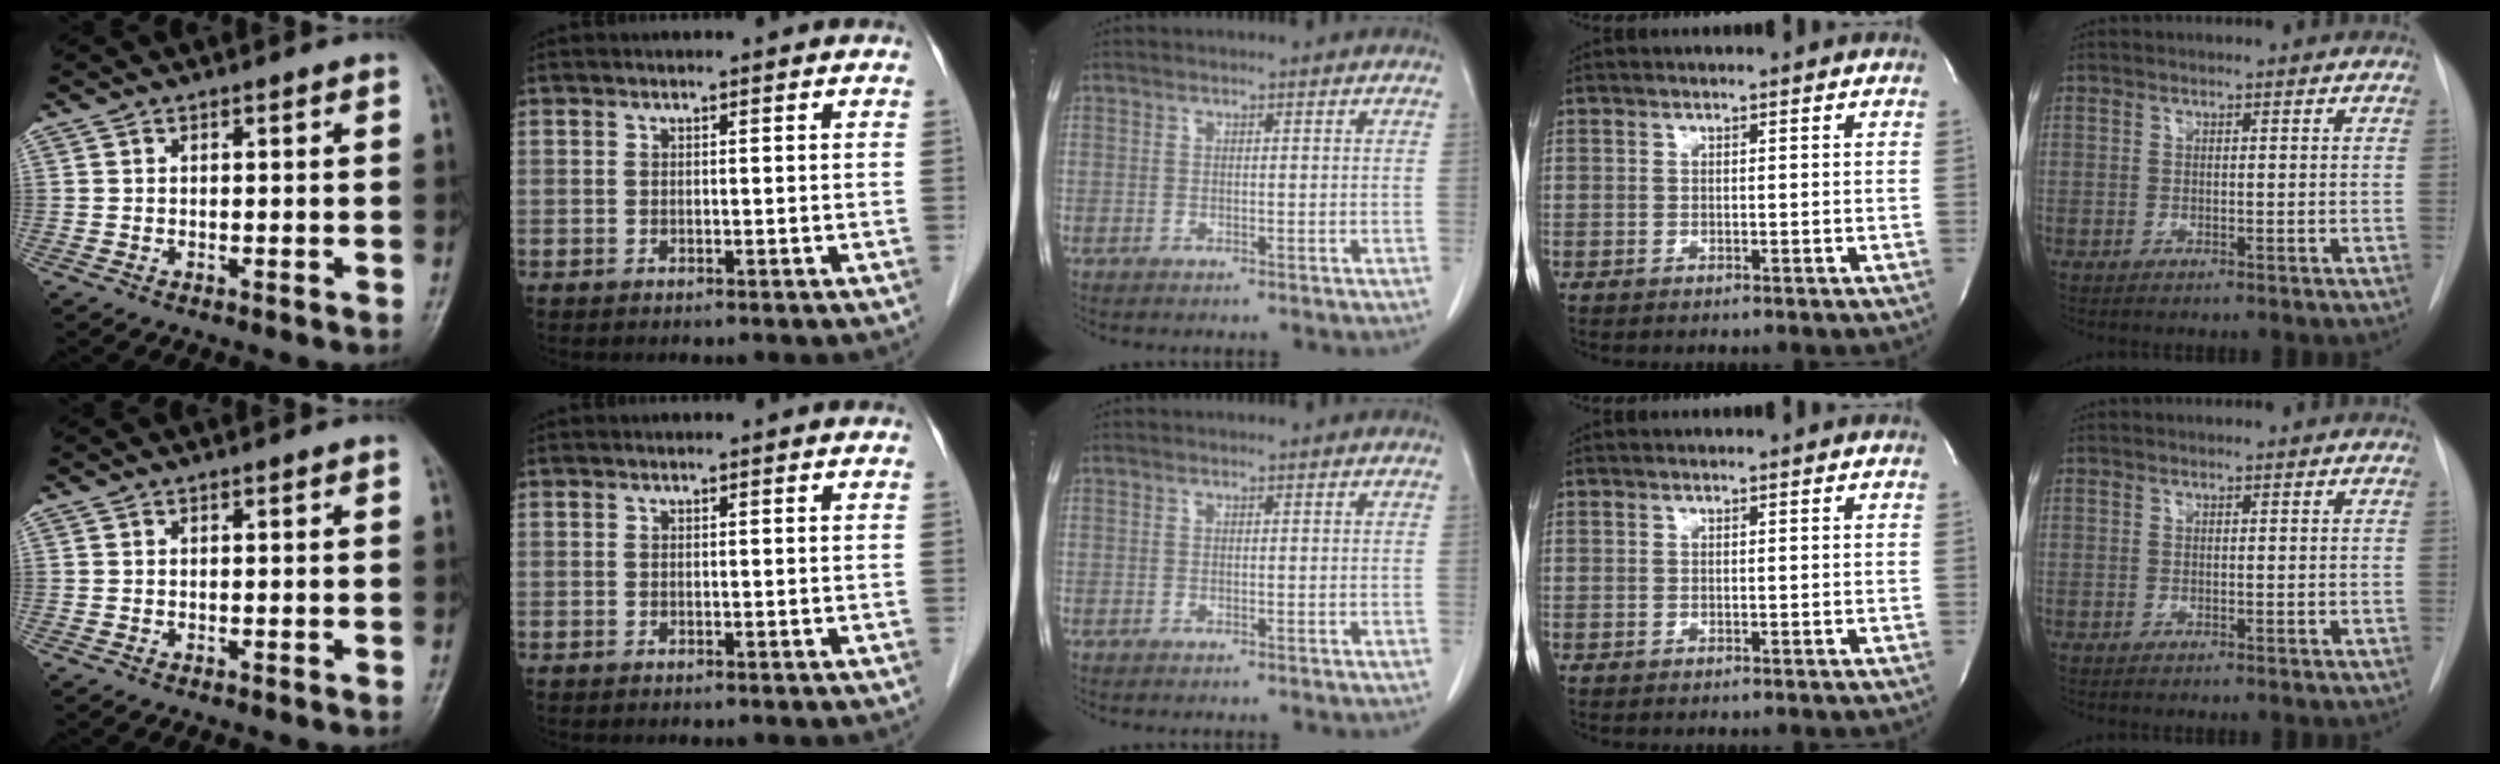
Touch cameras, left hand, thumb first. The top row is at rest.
{}